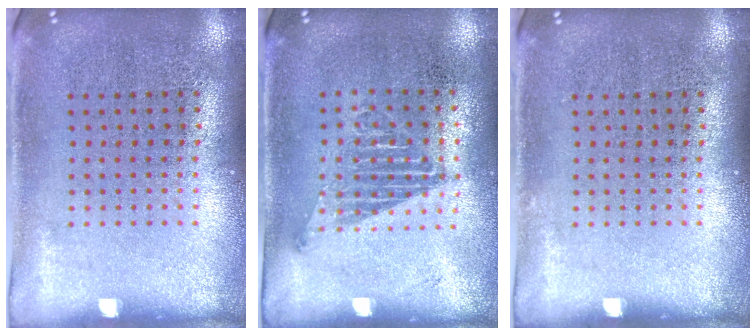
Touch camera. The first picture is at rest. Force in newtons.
{"total": 1.2, "press": 1.0, "slide": 0.6}
{"total": 0.0}